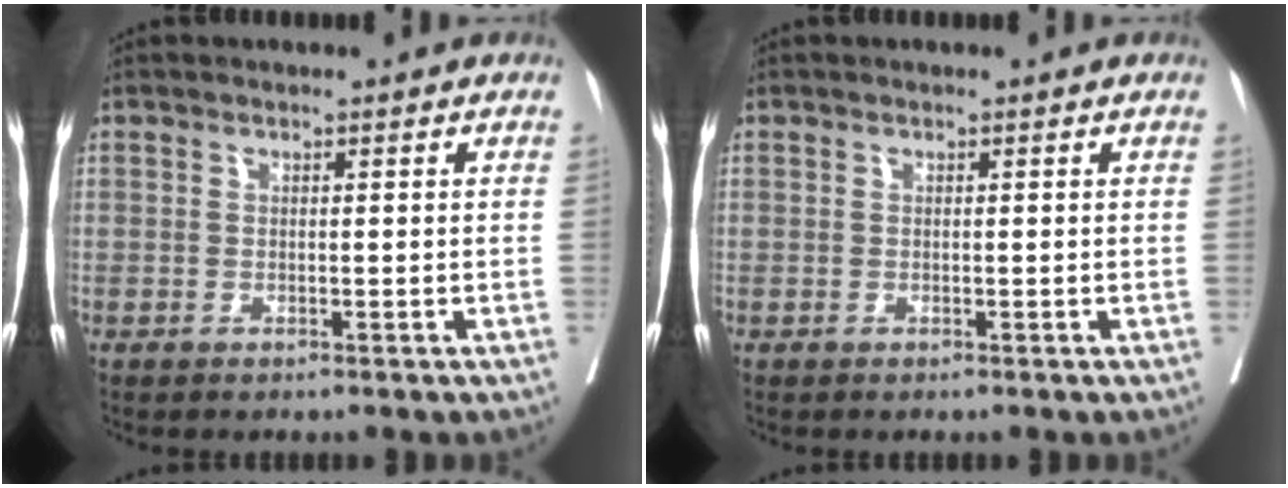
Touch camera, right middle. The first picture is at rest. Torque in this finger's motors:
{"motor_torque": [0.00, 0.00, 0.00, 0.01]}